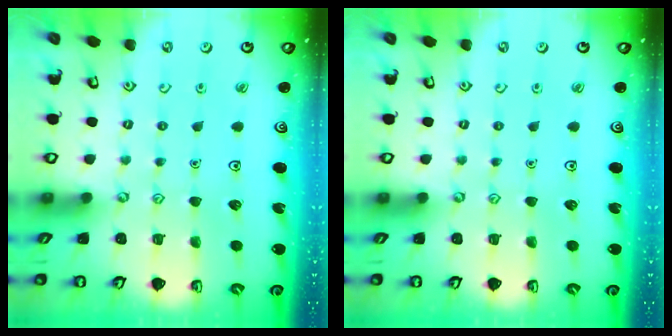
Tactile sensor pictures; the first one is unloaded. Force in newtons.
{"total": 0.0}